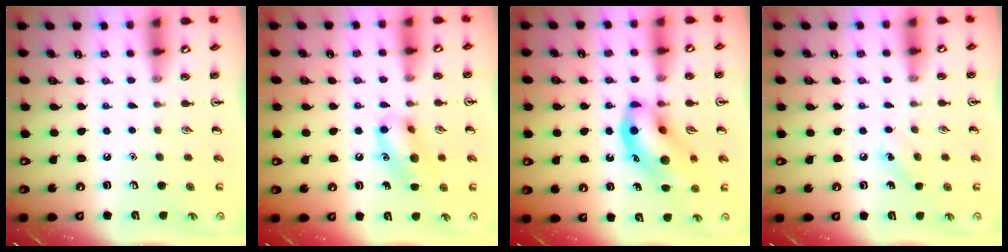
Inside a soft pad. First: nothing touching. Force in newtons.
{"total": 11.6, "press": 11.5, "slide": 1.6}
{"total": 13.6, "press": 13.3, "slide": 3.1}
{"total": 5.4, "press": 5.2, "slide": 1.5}